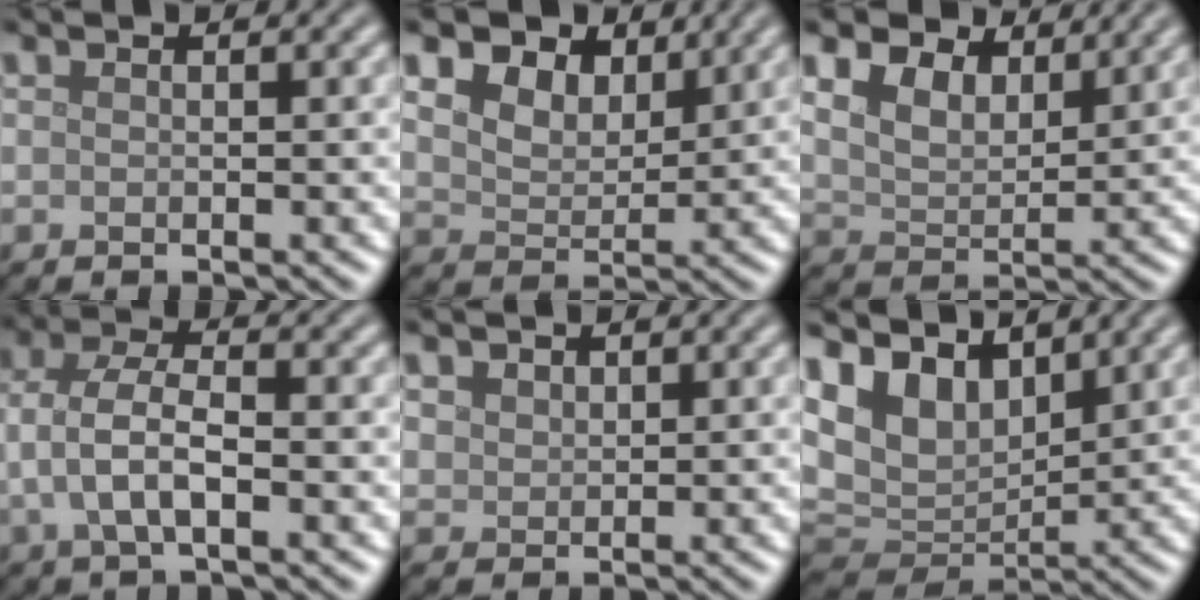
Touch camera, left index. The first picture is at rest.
{"total": 7.0, "force": [4.4, 4.2, 3.4], "torque": [-0.088, 0.012, 0.071]}
{"total": 6.2, "force": [4.2, 3.2, 3.3], "torque": [-0.080, 0.009, 0.054]}
{"total": 4.1, "force": [-0.7, 1.8, 3.7], "torque": [-0.084, 0.005, -0.018]}
{"total": 1.7, "force": [1.1, 1.2, 0.4], "torque": [-0.015, -0.005, 0.027]}
{"total": 7.7, "force": [4.5, 4.9, 3.9], "torque": [-0.097, 0.003, 0.078]}